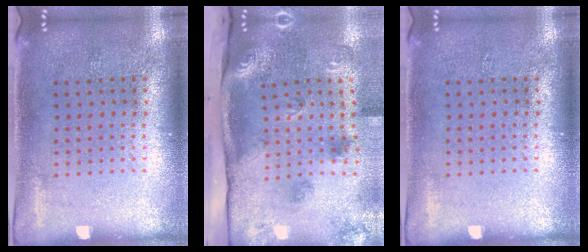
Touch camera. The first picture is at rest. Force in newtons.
{"total": 3.2, "press": 2.1, "slide": 2.5}
{"total": 0.0}